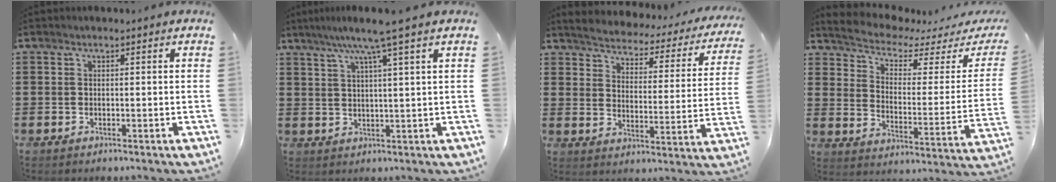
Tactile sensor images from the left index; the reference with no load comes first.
{"total": 6.3, "force": [4.2, -0.5, 4.7], "torque": [-0.104, -0.003, 0.069]}
{"total": 2.7, "force": [2.7, 0.1, 0.3], "torque": [-0.029, -0.030, 0.035]}
{"total": 3.4, "force": [2.8, 0.8, 1.7], "torque": [-0.052, -0.025, 0.040]}